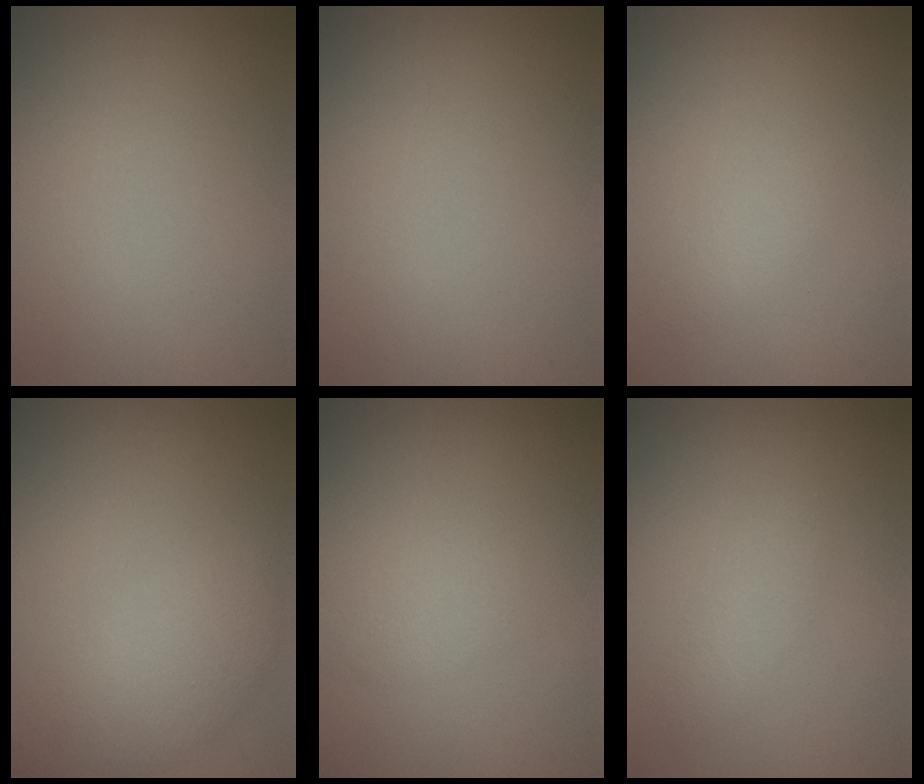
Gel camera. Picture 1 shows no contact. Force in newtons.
{"total": 0.0}
{"total": 1.1, "press": 1.1, "slide": 0.0}
{"total": 4.3, "press": 4.3, "slide": 0.2}
{"total": 1.4, "press": 1.4, "slide": 0.1}
{"total": 1.7, "press": 1.6, "slide": 0.1}